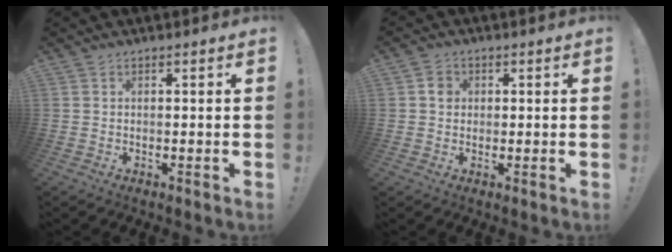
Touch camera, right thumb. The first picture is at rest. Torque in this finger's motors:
{"motor_torque": [1.11, 0.00, 0.43, -0.65, -0.11]}